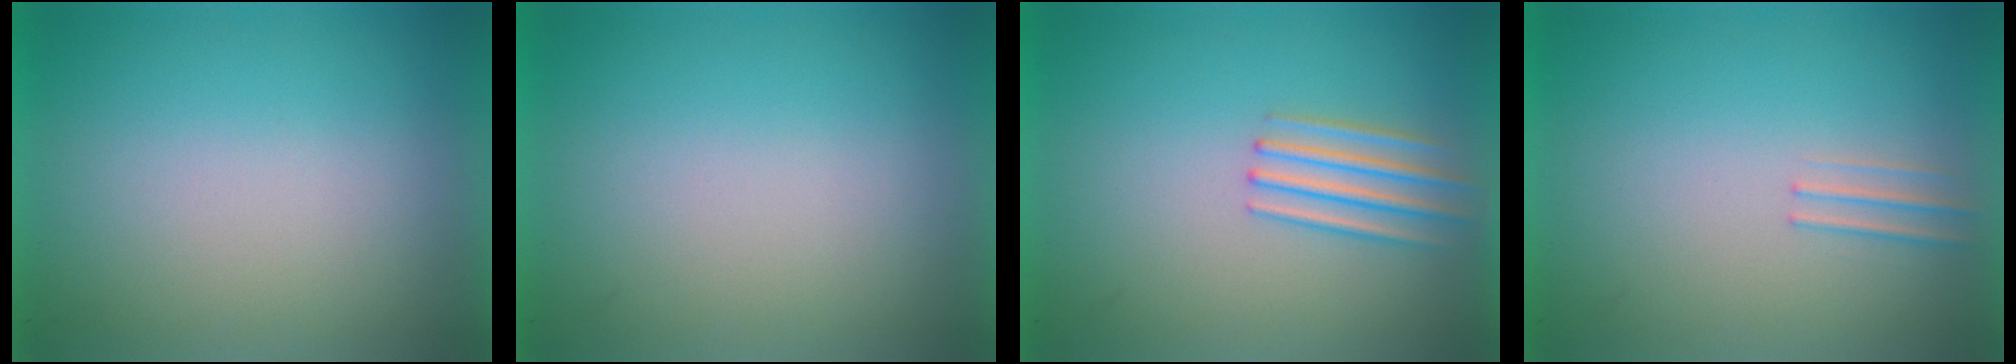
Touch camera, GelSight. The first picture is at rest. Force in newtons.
{"total": 0.0}
{"total": 2.1}
{"total": 1.2}